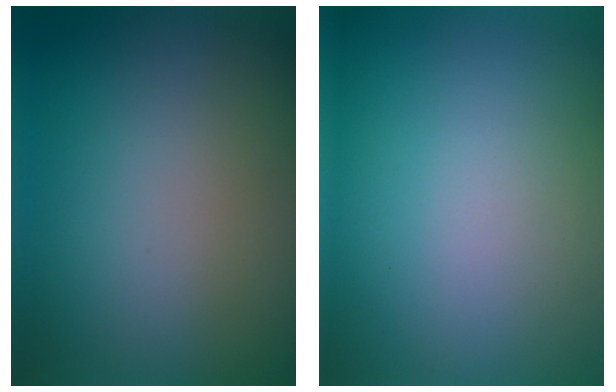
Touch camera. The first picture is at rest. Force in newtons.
{"total": 0.0}